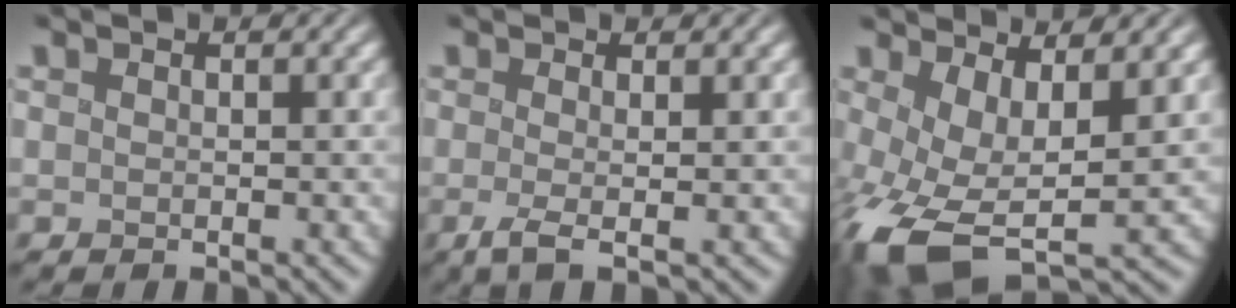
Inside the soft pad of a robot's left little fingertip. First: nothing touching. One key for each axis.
{"total": 1.8, "fx": -0.2, "fy": 0.3, "fz": 1.7, "tx": -0.021, "ty": -0.004, "tz": -0.008}
{"total": 9.4, "fx": -1.7, "fy": 5.1, "fz": 7.7, "tx": -0.168, "ty": -0.032, "tz": -0.020}